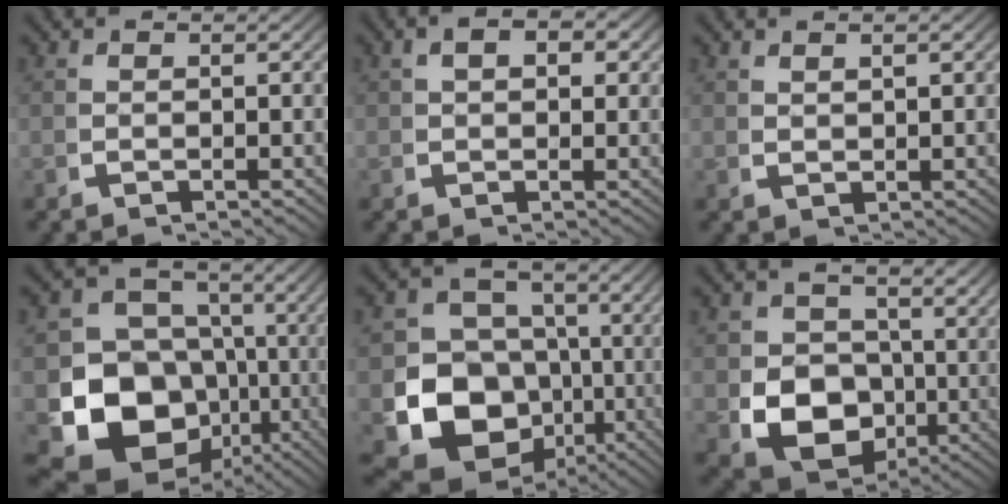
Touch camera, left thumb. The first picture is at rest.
{"total": 2.9, "force": [1.0, 1.7, 2.1], "torque": [-0.033, 0.000, 0.014]}
{"total": 1.1, "force": [1.0, 0.1, 0.5], "torque": [-0.007, 0.002, 0.026]}
{"total": 16.6, "force": [-2.8, 12.8, 10.1], "torque": [-0.196, -0.072, -0.028]}
{"total": 14.8, "force": [-2.9, 11.9, 8.4], "torque": [-0.173, -0.065, -0.033]}
{"total": 13.2, "force": [0.5, 10.7, 7.7], "torque": [-0.171, -0.060, 0.030]}